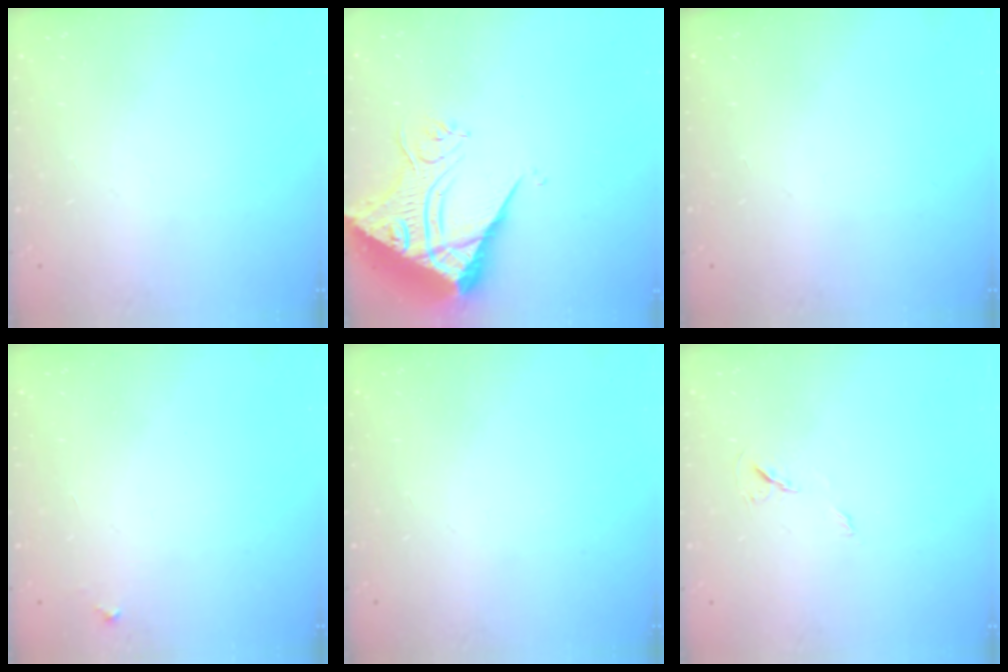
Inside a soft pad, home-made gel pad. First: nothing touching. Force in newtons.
{"total": 12.0, "press": 11.9, "slide": 0.7}
{"total": 0.0}
{"total": 3.3, "press": 3.2, "slide": 0.3}
{"total": 0.0}
{"total": 5.8, "press": 5.4, "slide": 2.2}